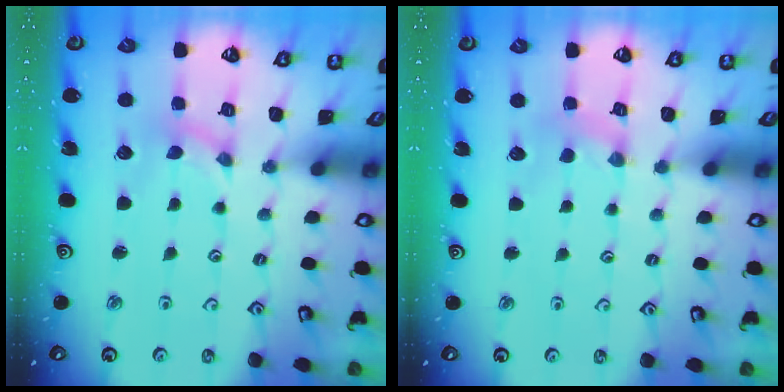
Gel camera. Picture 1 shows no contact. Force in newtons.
{"total": 2.5, "press": 2.5, "slide": 0.4}